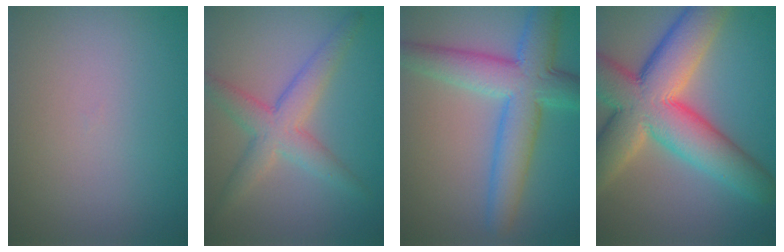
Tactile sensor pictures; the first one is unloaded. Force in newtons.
{"total": 4.3, "press": 4.2, "slide": 0.1}
{"total": 7.5, "press": 7.5, "slide": 0.2}
{"total": 12.6, "press": 12.6, "slide": 0.9}